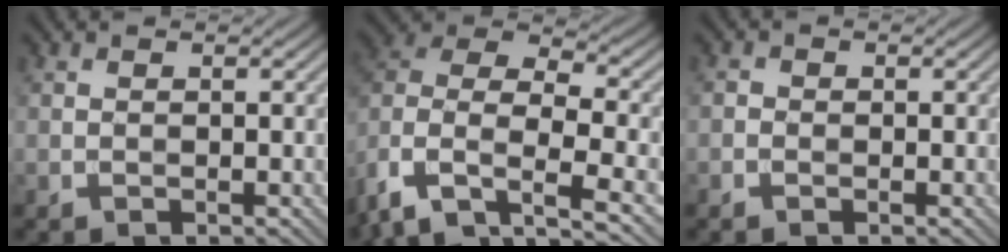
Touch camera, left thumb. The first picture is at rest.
{"total": 11.6, "force": [-4.6, 7.4, 7.6], "torque": [-0.192, -0.018, -0.083]}
{"total": 0.9, "force": [-0.6, 0.7, 0.2], "torque": [-0.004, 0.000, -0.013]}